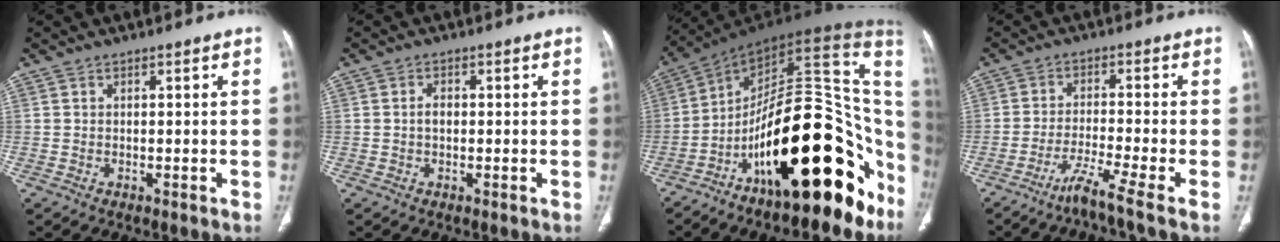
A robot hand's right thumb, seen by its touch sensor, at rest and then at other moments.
{"total": 1.8, "force": [-0.1, 1.2, 1.3], "torque": [-0.020, 0.006, -0.004]}
{"total": 31.0, "force": [-11.1, 12.5, 26.1], "torque": [-0.268, 0.092, -0.170]}
{"total": 6.4, "force": [-4.2, -1.1, 4.6], "torque": [-0.100, 0.006, -0.086]}